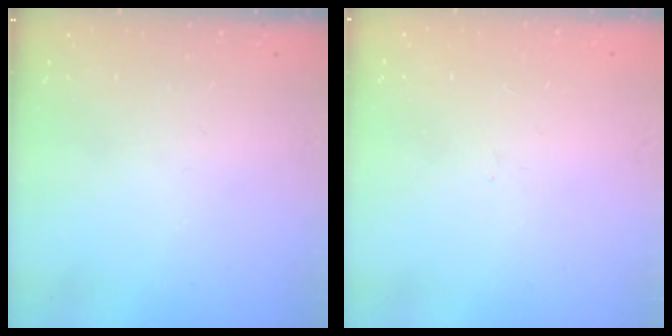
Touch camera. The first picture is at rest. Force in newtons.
{"total": 0.0}